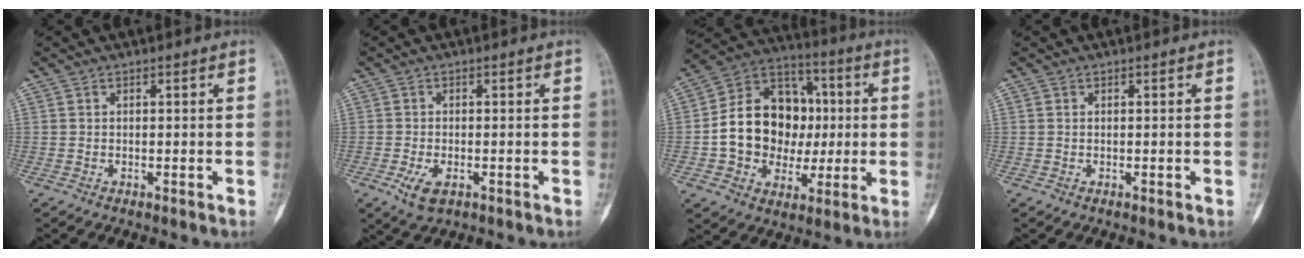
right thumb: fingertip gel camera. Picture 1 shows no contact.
{"total": 4.3, "force": [-1.6, 2.4, 3.2], "torque": [-0.058, -0.004, -0.025]}
{"total": 19.2, "force": [-0.2, 15.4, 11.4], "torque": [-0.142, 0.037, 0.004]}
{"total": 0.0}